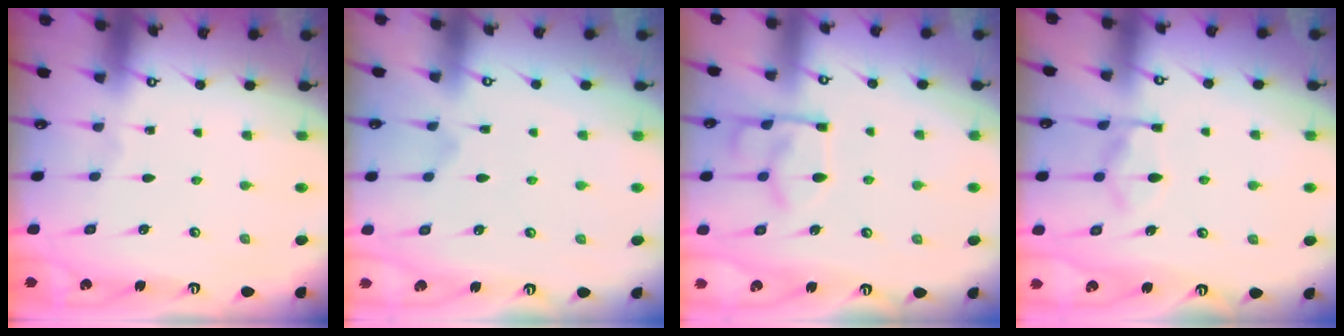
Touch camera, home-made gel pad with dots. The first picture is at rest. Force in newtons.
{"total": 2.1, "press": 1.9, "slide": 1.0}
{"total": 12.1, "press": 12.1, "slide": 0.8}
{"total": 10.4, "press": 10.3, "slide": 1.0}